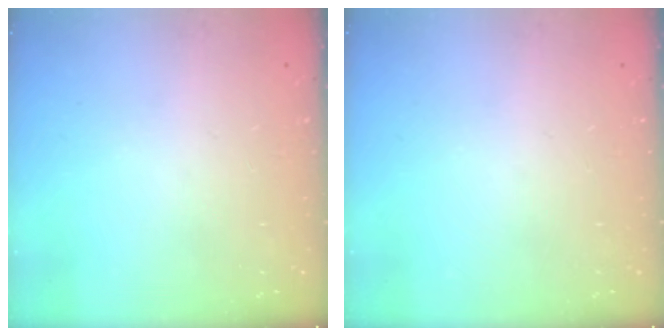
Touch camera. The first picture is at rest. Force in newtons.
{"total": 0.0}